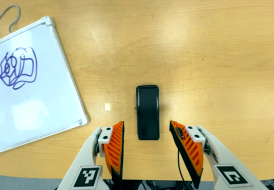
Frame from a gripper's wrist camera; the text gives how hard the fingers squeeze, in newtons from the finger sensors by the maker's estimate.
{"total": 0.0}